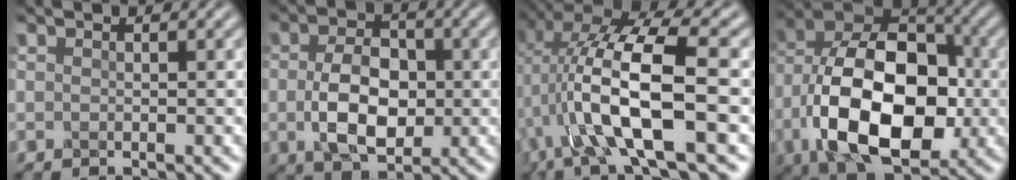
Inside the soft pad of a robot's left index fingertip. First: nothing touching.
{"total": 5.7, "force": [-0.4, 3.6, 4.3], "torque": [-0.090, -0.001, -0.010]}
{"total": 11.2, "force": [0.1, 4.3, 10.3], "torque": [-0.202, 0.012, 0.002]}
{"total": 14.0, "force": [-3.5, 8.5, 10.6], "torque": [-0.182, -0.002, -0.072]}